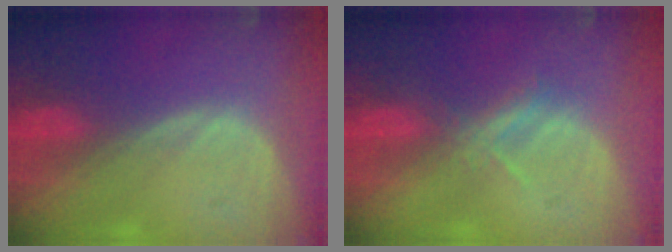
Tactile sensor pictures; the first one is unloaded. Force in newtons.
{"total": 2.6, "press": 2.5, "slide": 0.9}